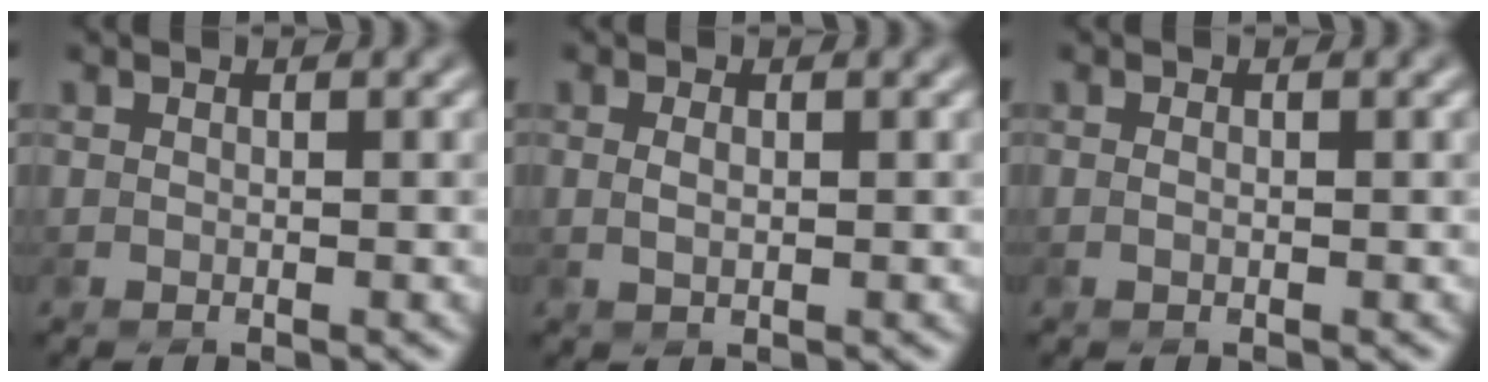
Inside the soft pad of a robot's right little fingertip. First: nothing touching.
{"total": 0.9, "force": [-0.2, 0.3, 0.8], "torque": [-0.019, -0.004, -0.003]}
{"total": 0.6, "force": [-0.3, 0.2, 0.4], "torque": [-0.009, -0.001, -0.007]}